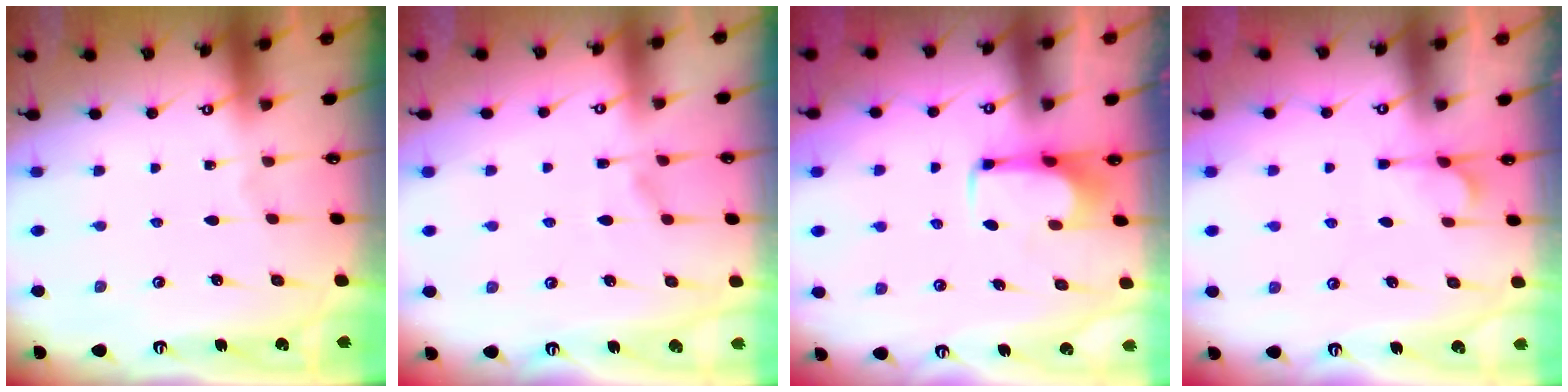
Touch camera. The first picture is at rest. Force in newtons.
{"total": 1.4, "press": 0.4, "slide": 1.4}
{"total": 2.0, "press": 2.0, "slide": 0.2}
{"total": 3.1, "press": 2.8, "slide": 1.3}